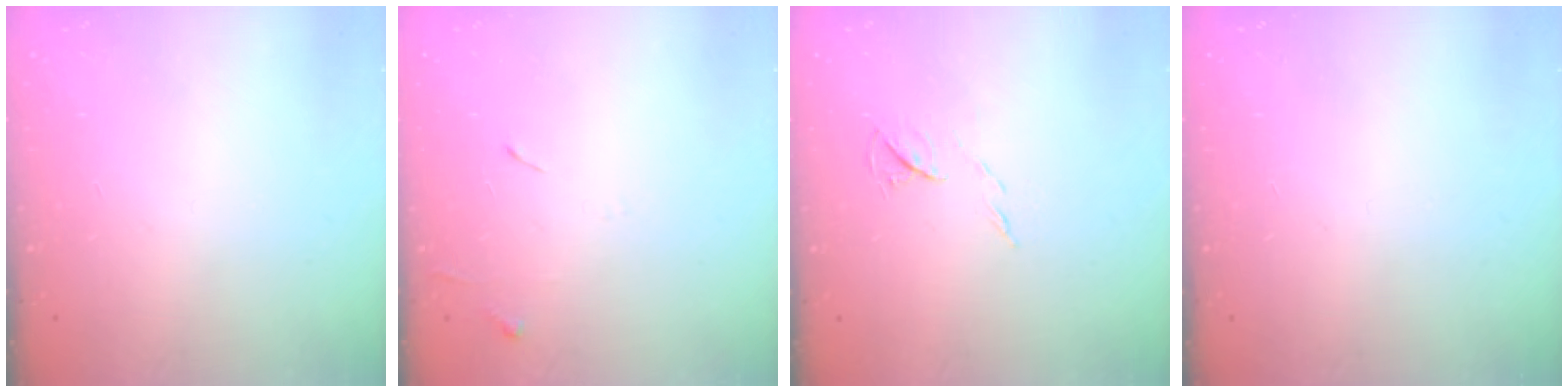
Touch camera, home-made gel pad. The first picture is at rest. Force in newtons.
{"total": 5.4, "press": 5.4, "slide": 0.7}
{"total": 5.0, "press": 5.0, "slide": 0.7}
{"total": 0.0}